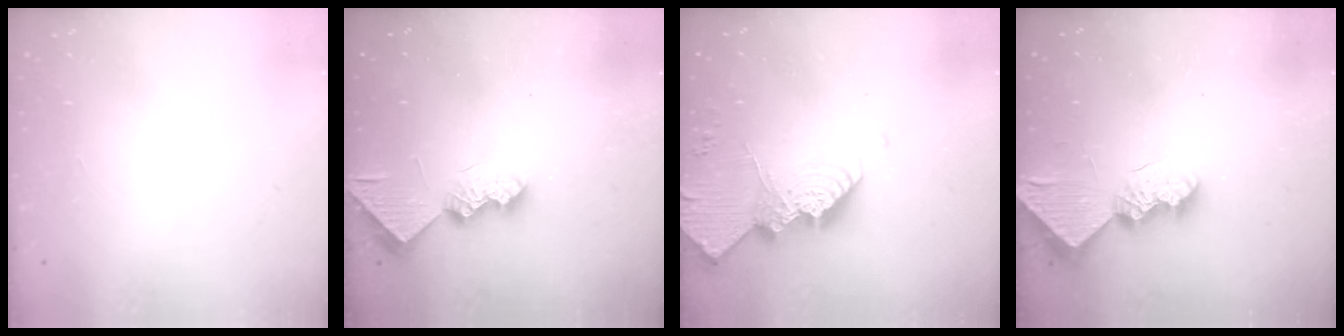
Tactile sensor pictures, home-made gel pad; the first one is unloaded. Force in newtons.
{"total": 8.9, "press": 8.9, "slide": 0.4}
{"total": 15.3, "press": 15.2, "slide": 1.4}
{"total": 9.5, "press": 9.5, "slide": 0.9}